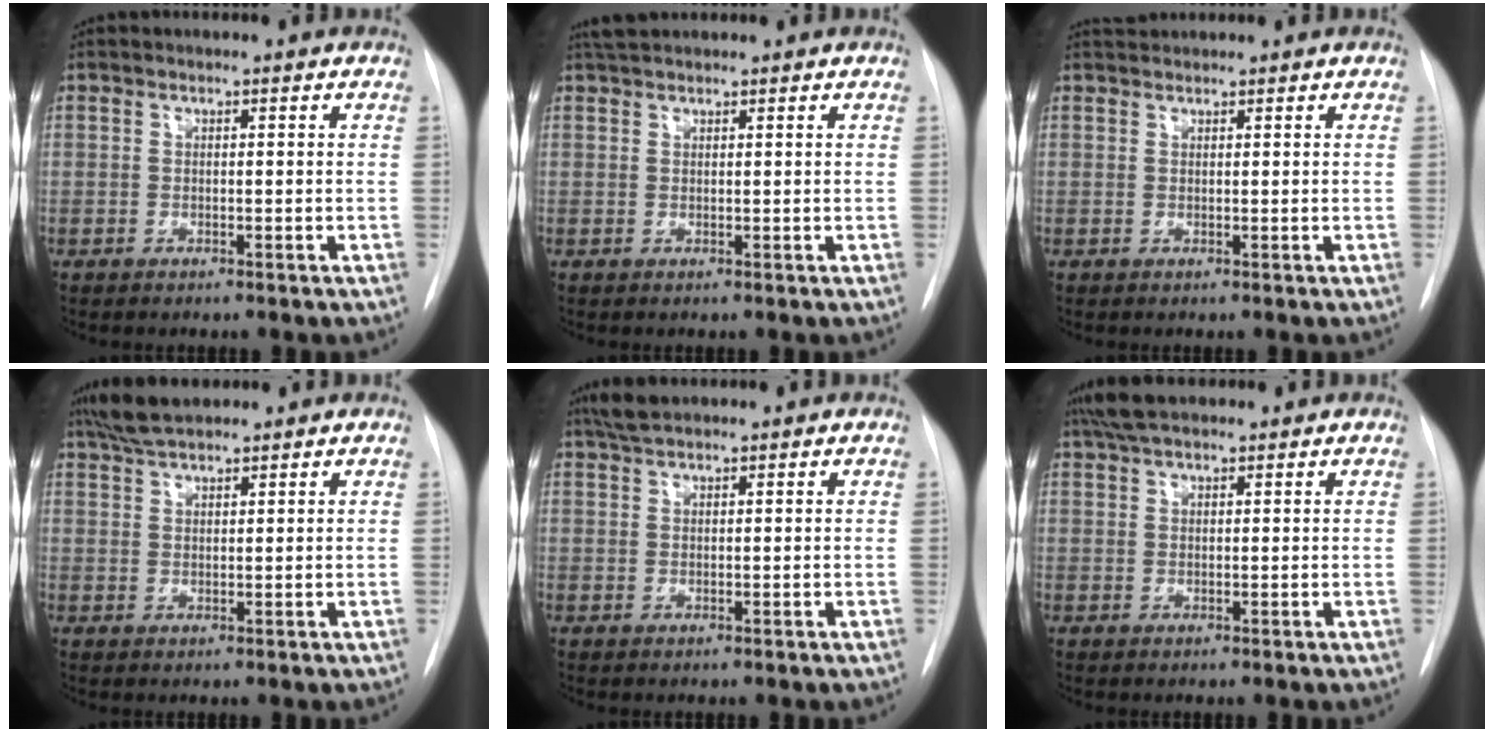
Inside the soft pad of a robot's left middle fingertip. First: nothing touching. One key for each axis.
{"total": 2.7, "fx": 2.5, "fy": 0.6, "fz": 0.9, "tx": -0.017, "ty": 0.021, "tz": 0.044}
{"total": 1.5, "fx": 1.5, "fy": 0.2, "fz": 0.1, "tx": -0.009, "ty": 0.015, "tz": 0.031}
{"total": 5.0, "fx": 4.3, "fy": 1.0, "fz": 2.4, "tx": -0.052, "ty": 0.017, "tz": 0.081}
{"total": 2.9, "fx": 2.4, "fy": 0.6, "fz": 1.3, "tx": -0.030, "ty": 0.013, "tz": 0.047}
{"total": 5.3, "fx": 4.3, "fy": 1.5, "fz": 2.8, "tx": -0.053, "ty": 0.027, "tz": 0.078}